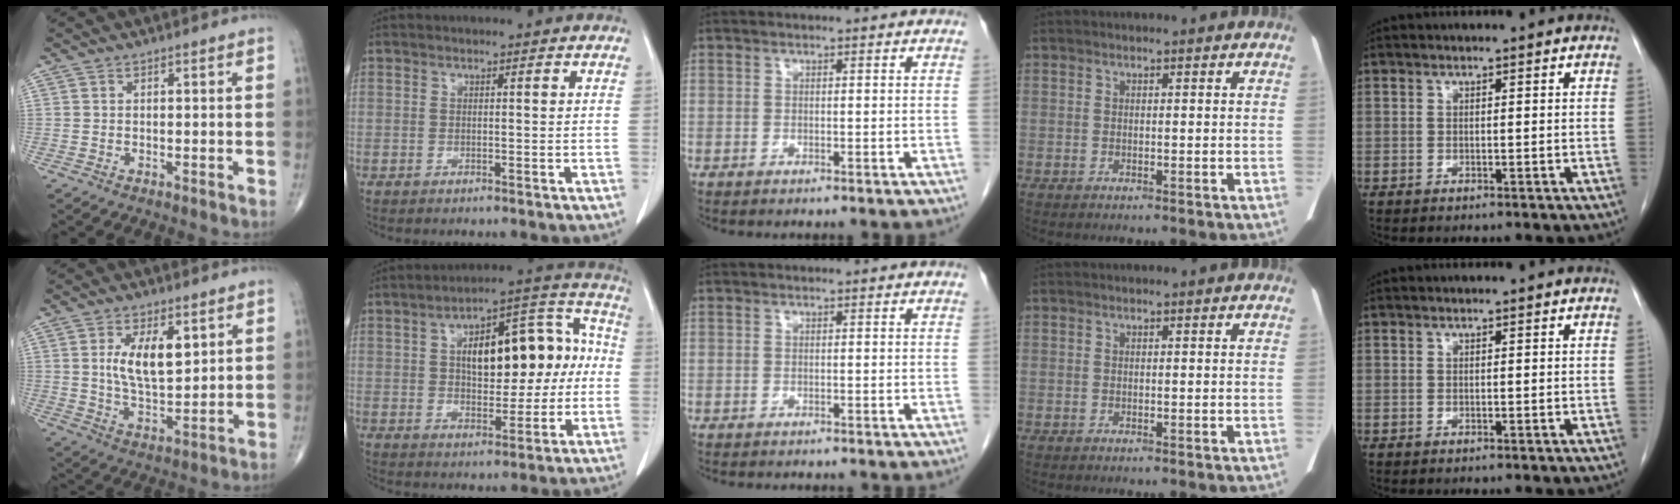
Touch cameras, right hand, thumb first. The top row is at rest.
{"thumb": {"total": 10.2, "force": [3.1, 4.9, 8.5], "torque": [-0.131, -0.020, 0.061]}, "index": {"total": 16.9, "force": [1.3, 7.4, 15.1], "torque": [-0.224, 0.049, 0.027]}, "middle": {"total": 2.9, "force": [-2.6, 0.6, 1.2], "torque": [-0.017, -0.004, -0.027]}}